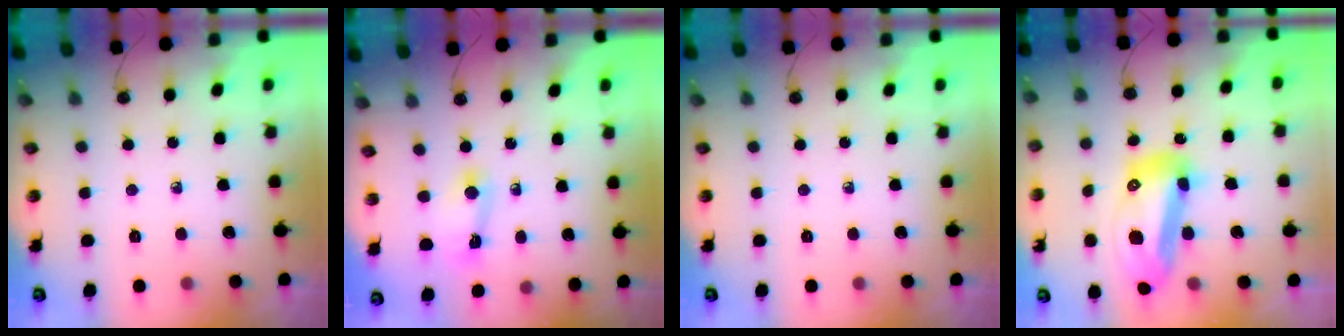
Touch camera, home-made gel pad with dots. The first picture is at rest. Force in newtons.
{"total": 3.4, "press": 3.4, "slide": 0.3}
{"total": 0.0}
{"total": 16.5, "press": 16.3, "slide": 2.1}